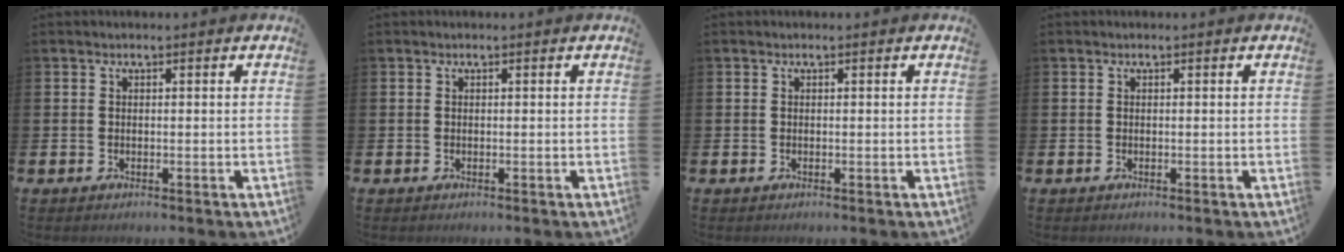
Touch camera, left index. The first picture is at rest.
{"total": 0.0}
{"total": 0.0}
{"total": 0.0}